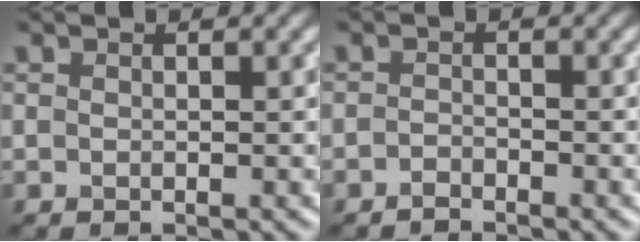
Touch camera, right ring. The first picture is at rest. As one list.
[{"total": 1.1, "force": [-1.0, 0.3, 0.3], "torque": [-0.003, 0.003, -0.021]}]